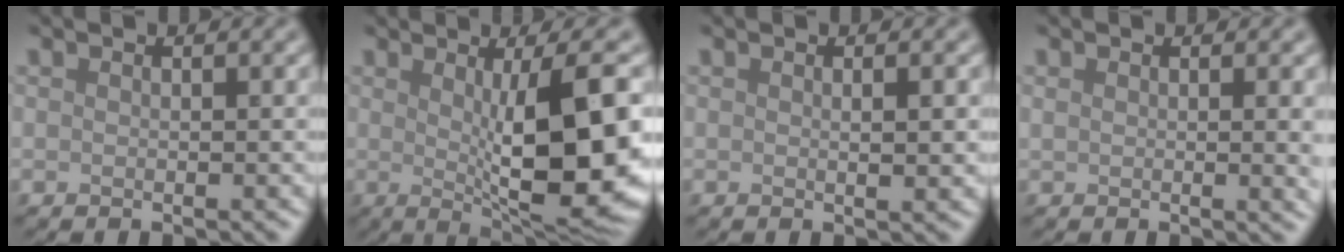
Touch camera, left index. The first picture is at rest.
{"total": 11.3, "force": [-0.4, 2.7, 11.0], "torque": [-0.153, -0.005, 0.003]}
{"total": 1.2, "force": [0.0, 0.2, 1.2], "torque": [-0.021, 0.000, 0.000]}
{"total": 2.4, "force": [0.9, 0.9, 2.0], "torque": [-0.020, -0.002, 0.013]}